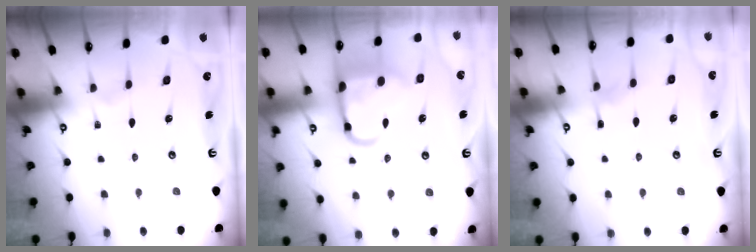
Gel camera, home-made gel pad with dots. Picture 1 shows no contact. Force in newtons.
{"total": 12.6, "press": 12.5, "slide": 1.5}
{"total": 3.6, "press": 3.6, "slide": 0.3}